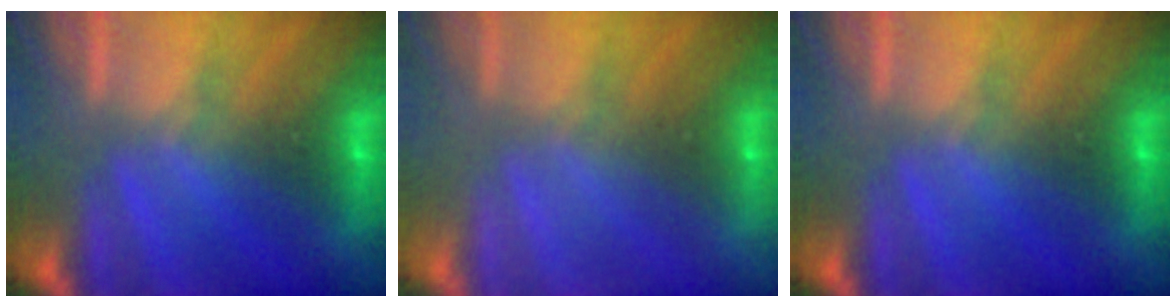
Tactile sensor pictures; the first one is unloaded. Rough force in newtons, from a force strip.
{"total": 3.0}
{"total": 0.0}